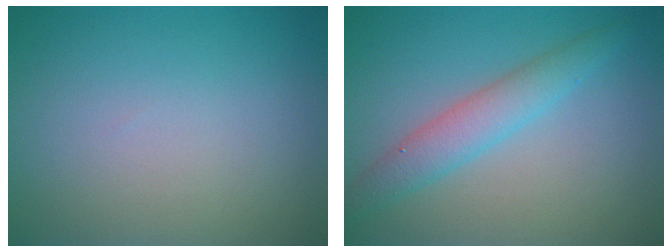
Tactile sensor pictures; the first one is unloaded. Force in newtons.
{"total": 3.4, "press": 3.4, "slide": 0.1}